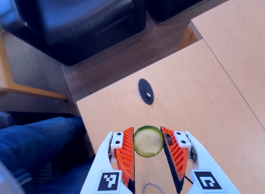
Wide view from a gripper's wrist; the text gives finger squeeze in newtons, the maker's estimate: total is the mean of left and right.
{"total": 7.8, "left": 7.7, "right": 7.9}